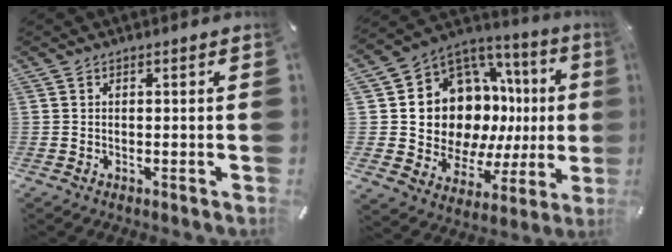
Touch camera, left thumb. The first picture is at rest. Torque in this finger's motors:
{"motor_torque": [2.52, 2.48, 0.40, -0.13, 0.43]}